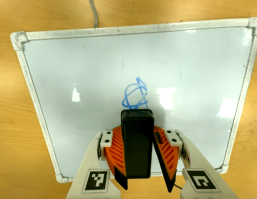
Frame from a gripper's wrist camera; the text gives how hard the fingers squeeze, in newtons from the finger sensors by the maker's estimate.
{"total": 8.5, "left": 8.2, "right": 8.8}